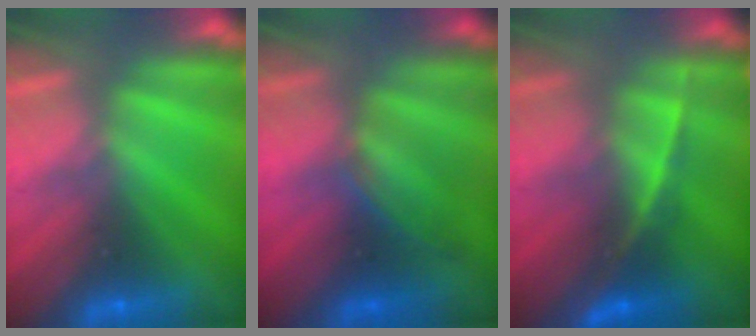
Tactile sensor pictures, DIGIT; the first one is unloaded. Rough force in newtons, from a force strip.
{"total": 4.5}
{"total": 2.4}